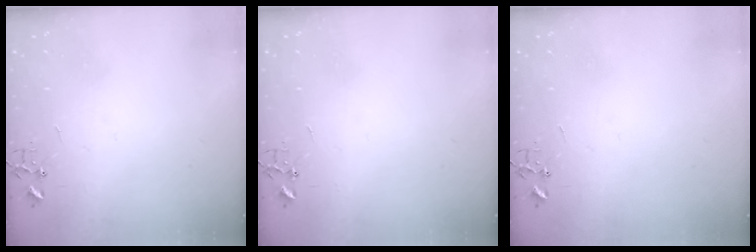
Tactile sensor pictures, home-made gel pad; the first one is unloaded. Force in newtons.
{"total": 0.0}
{"total": 0.0}